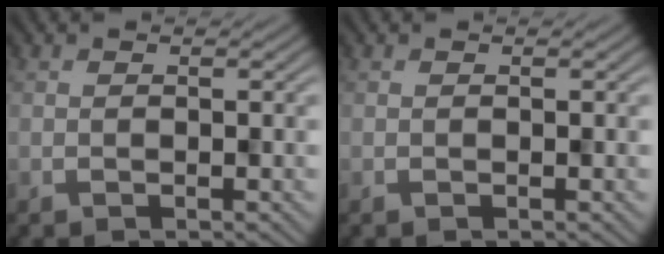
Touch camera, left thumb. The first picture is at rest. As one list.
[{"total": 0.0}]